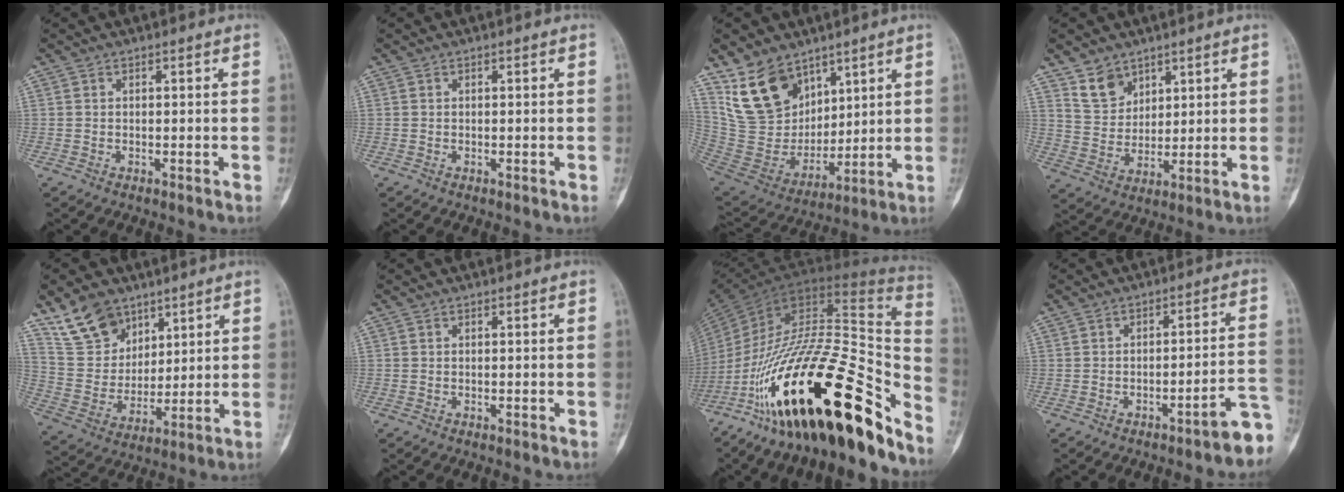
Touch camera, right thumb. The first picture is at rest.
{"total": 0.0}
{"total": 15.3, "force": [9.7, 9.6, 6.8], "torque": [-0.102, -0.050, 0.211]}
{"total": 6.9, "force": [4.8, 4.5, 1.9], "torque": [-0.016, -0.033, 0.102]}
{"total": 12.3, "force": [8.6, 7.7, 4.2], "torque": [-0.052, -0.044, 0.175]}
{"total": 0.0}
{"total": 35.5, "force": [-20.5, 11.5, 26.6], "torque": [-0.366, 0.079, -0.332]}
{"total": 7.6, "force": [-4.3, 1.4, 6.1], "torque": [-0.058, 0.042, -0.052]}